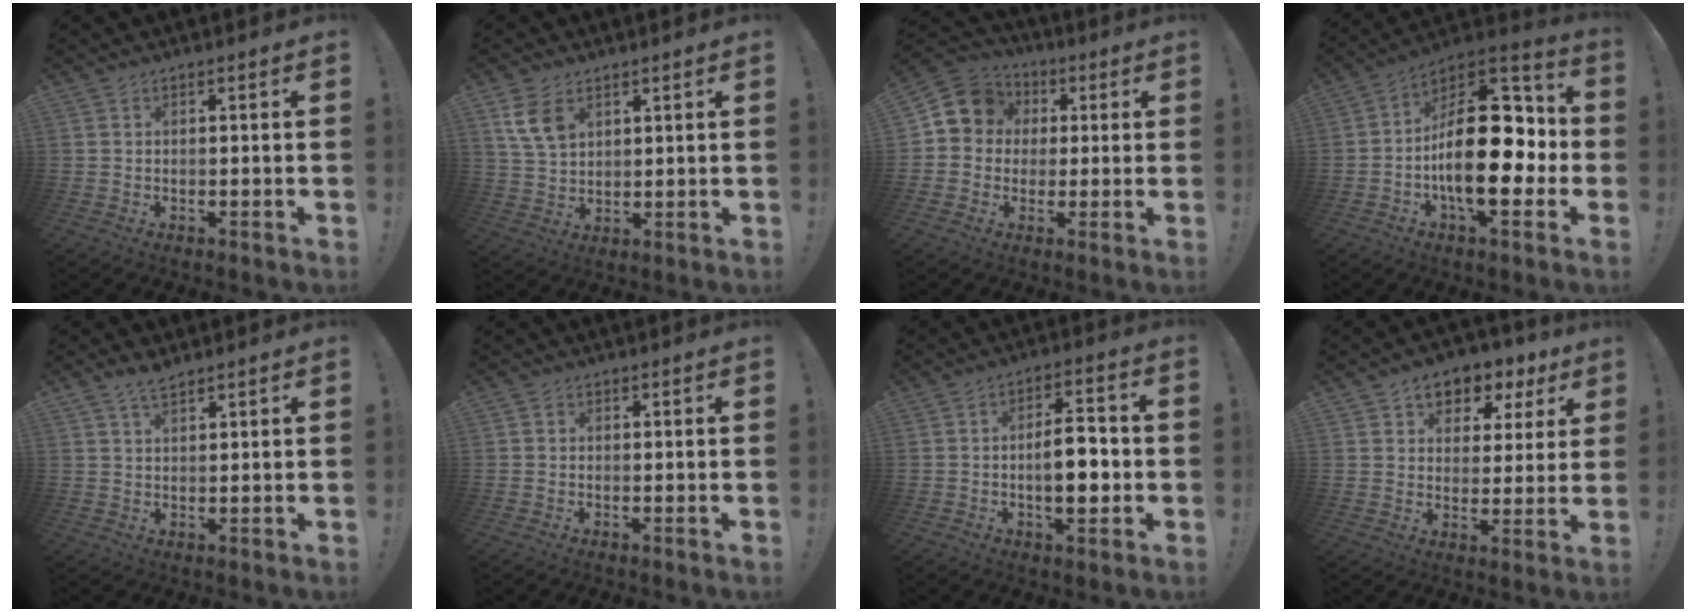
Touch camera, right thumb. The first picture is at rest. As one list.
[{"total": 8.5, "force": [4.3, 5.4, 5.0], "torque": [-0.094, -0.012, 0.085]}, {"total": 9.8, "force": [2.0, 9.0, 3.1], "torque": [-0.038, 0.000, 0.044]}, {"total": 26.0, "force": [-3.3, 13.6, 22.0], "torque": [-0.343, 0.023, -0.041]}, {"total": 4.0, "force": [3.1, 1.4, 2.1], "torque": [-0.033, -0.015, 0.056]}, {"total": 1.0, "force": [0.0, 1.0, 0.2], "torque": [0.006, 0.000, -0.002]}, {"total": 10.2, "force": [-1.8, 4.6, 8.9], "torque": [-0.143, 0.010, -0.034]}, {"total": 7.1, "force": [3.7, 5.5, 2.6], "torque": [-0.026, -0.028, 0.069]}]